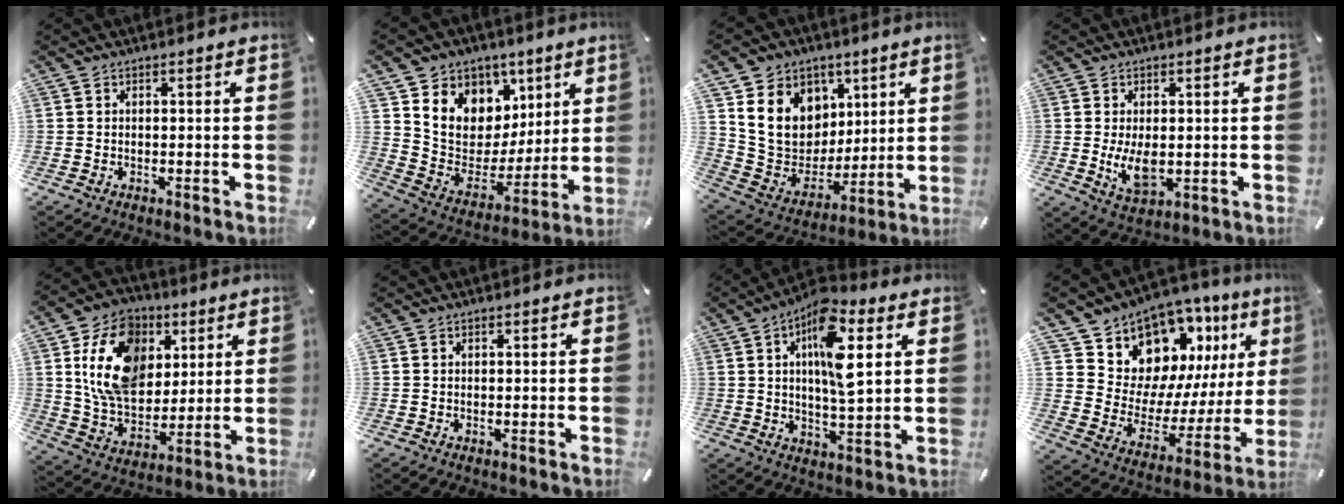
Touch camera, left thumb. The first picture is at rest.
{"total": 10.3, "force": [4.2, 9.4, 1.0], "torque": [-0.018, -0.054, 0.085]}
{"total": 16.0, "force": [5.8, 13.7, 5.8], "torque": [-0.092, -0.031, 0.125]}
{"total": 7.2, "force": [-0.1, 4.2, 5.8], "torque": [-0.112, -0.007, -0.003]}
{"total": 18.3, "force": [5.2, 13.9, 10.8], "torque": [-0.205, -0.004, 0.096]}
{"total": 0.0}
{"total": 13.3, "force": [5.1, 5.5, 11.0], "torque": [-0.176, -0.012, 0.085]}
{"total": 12.5, "force": [9.3, 8.1, 2.2], "torque": [-0.035, -0.111, 0.171]}